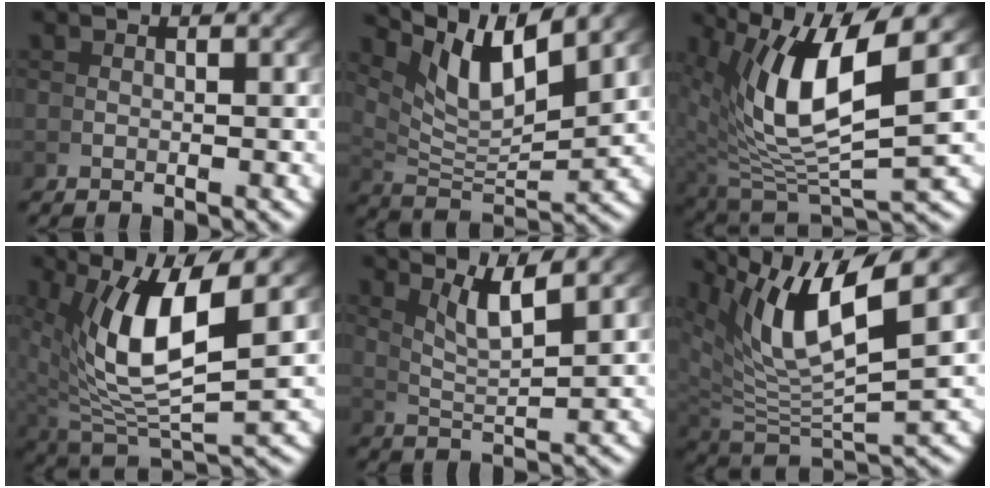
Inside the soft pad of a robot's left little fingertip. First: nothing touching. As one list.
[{"total": 9.7, "force": [5.2, 3.9, 7.1], "torque": [-0.120, 0.009, 0.093]}, {"total": 11.1, "force": [2.1, 5.7, 9.3], "torque": [-0.189, -0.028, 0.060]}, {"total": 10.2, "force": [1.8, 4.6, 8.9], "torque": [-0.176, -0.021, 0.055]}, {"total": 4.2, "force": [2.9, 0.2, 3.0], "torque": [-0.051, -0.005, 0.058]}, {"total": 10.1, "force": [3.9, 4.6, 8.1], "torque": [-0.168, -0.005, 0.075]}]